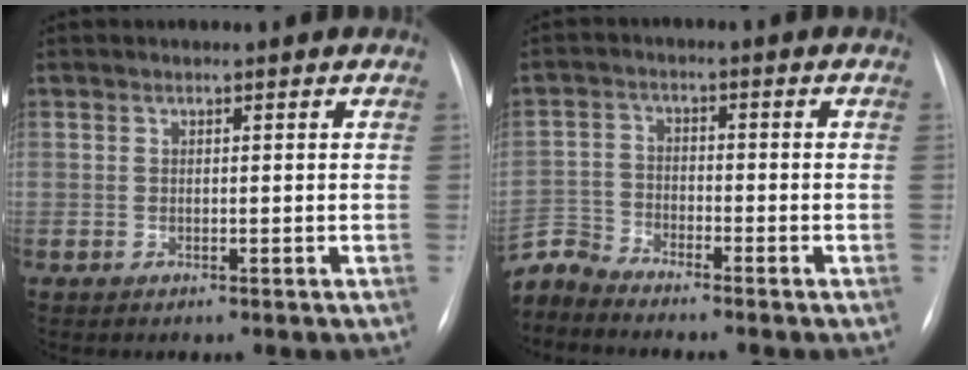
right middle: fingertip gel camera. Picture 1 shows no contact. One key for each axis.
{"total": 5.0, "fx": -4.9, "fy": -0.2, "fz": -0.5, "tx": 0.009, "ty": -0.005, "tz": -0.097}